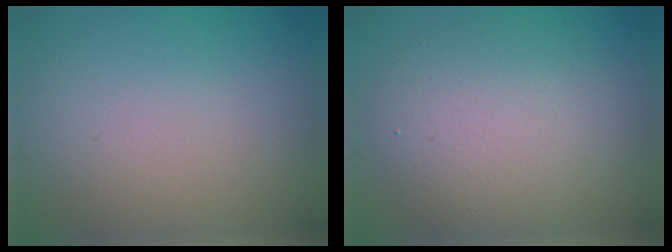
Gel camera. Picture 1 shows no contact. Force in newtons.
{"total": 5.9, "press": 5.9, "slide": 0.4}